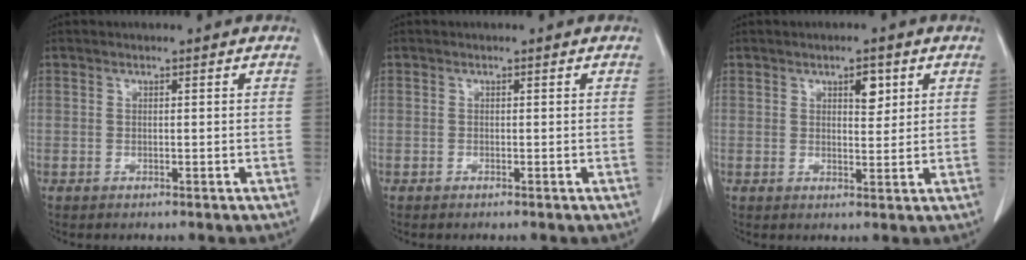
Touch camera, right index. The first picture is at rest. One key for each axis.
{"total": 0.0}
{"total": 3.2, "fx": 1.5, "fy": 1.3, "fz": 2.4, "tx": -0.035, "ty": -0.003, "tz": 0.025}